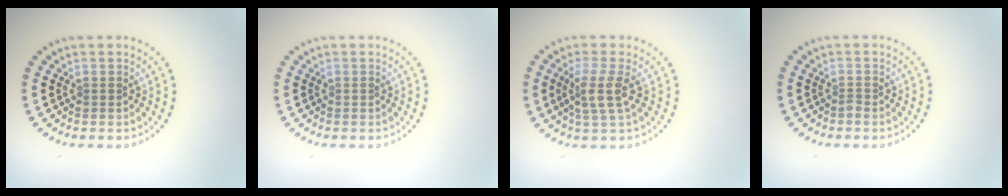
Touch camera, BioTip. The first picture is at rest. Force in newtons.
{"total": 0.0}
{"total": 2.9, "press": 2.4, "slide": 1.6}
{"total": 0.6, "press": 0.3, "slide": 0.5}